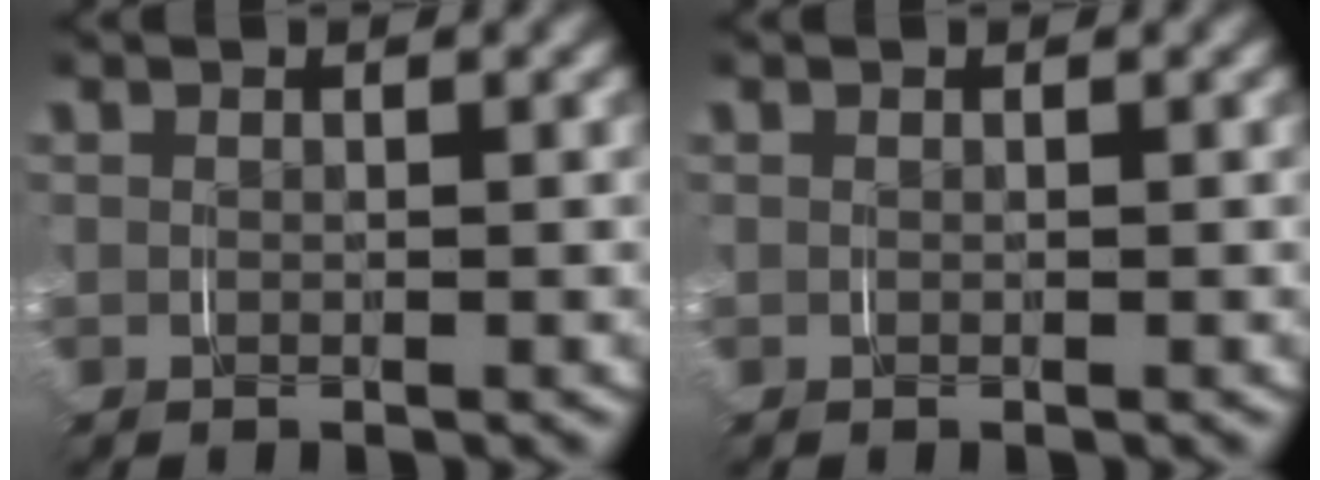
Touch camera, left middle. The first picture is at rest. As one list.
[{"total": 0.0}]